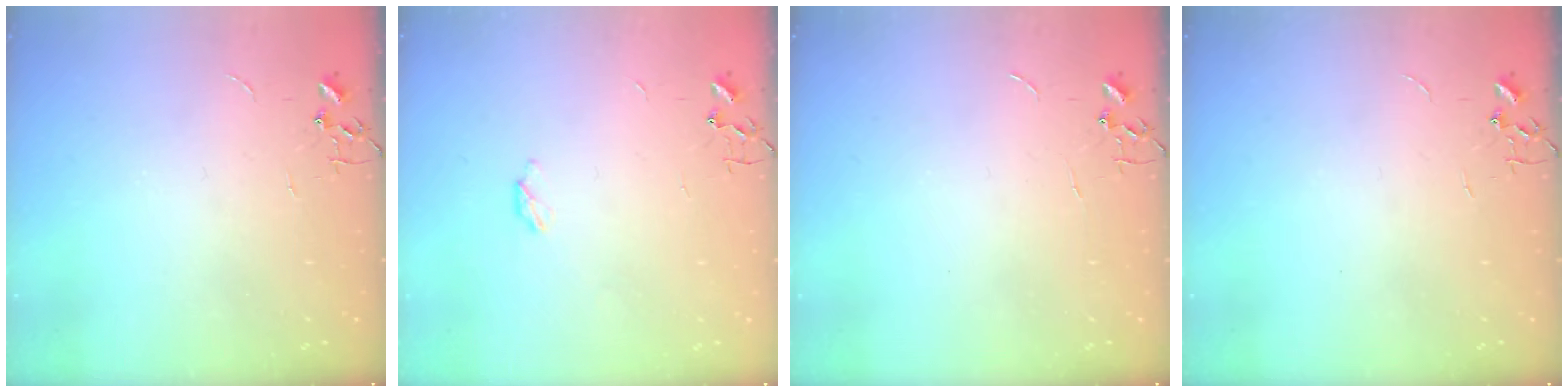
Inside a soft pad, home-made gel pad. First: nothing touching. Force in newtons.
{"total": 2.8, "press": 2.7, "slide": 0.5}
{"total": 0.0}
{"total": 0.0}